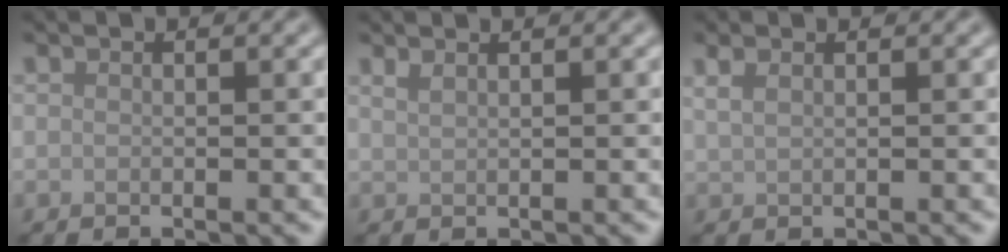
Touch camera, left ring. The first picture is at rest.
{"total": 1.3, "force": [1.0, 0.5, 0.7], "torque": [-0.009, 0.000, 0.014]}
{"total": 1.4, "force": [0.9, 0.5, 0.8], "torque": [-0.017, -0.001, 0.020]}